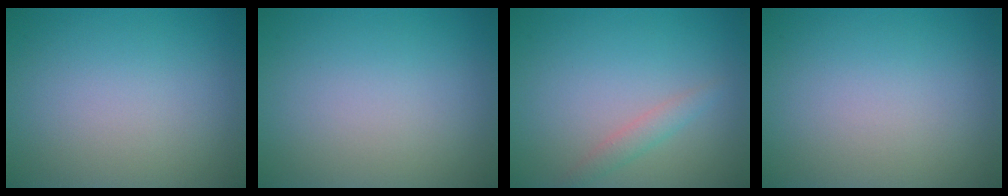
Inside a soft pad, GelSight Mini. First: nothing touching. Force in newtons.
{"total": 0.0}
{"total": 1.4, "press": 1.4, "slide": 0.1}
{"total": 0.0}